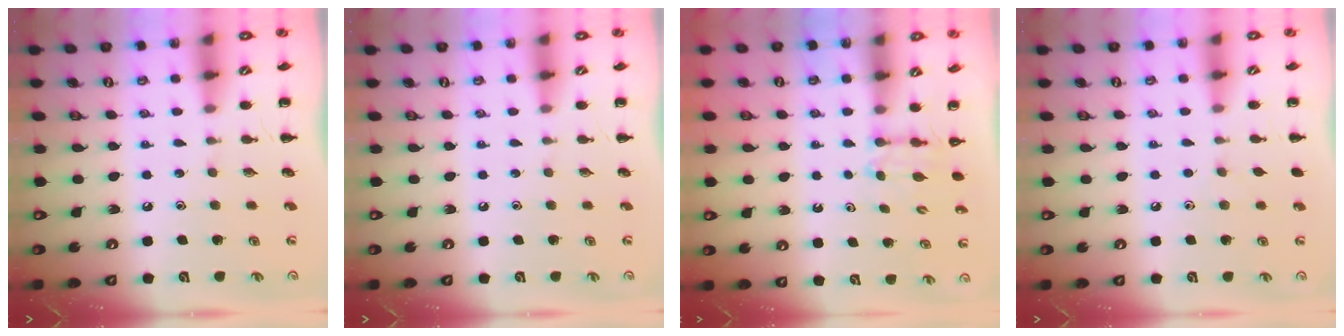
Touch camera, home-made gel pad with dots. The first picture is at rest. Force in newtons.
{"total": 0.0}
{"total": 2.6, "press": 2.4, "slide": 1.0}
{"total": 2.9, "press": 2.7, "slide": 1.2}